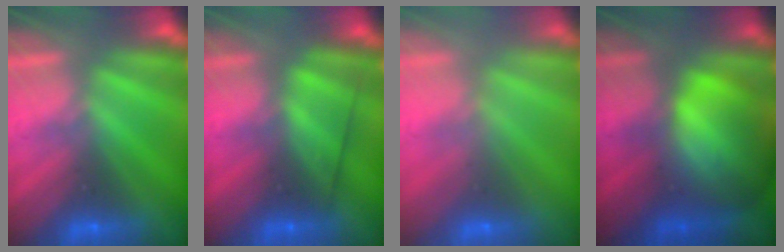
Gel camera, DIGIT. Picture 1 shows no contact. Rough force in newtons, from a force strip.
{"total": 2.6}
{"total": 2.9}
{"total": 9.6}